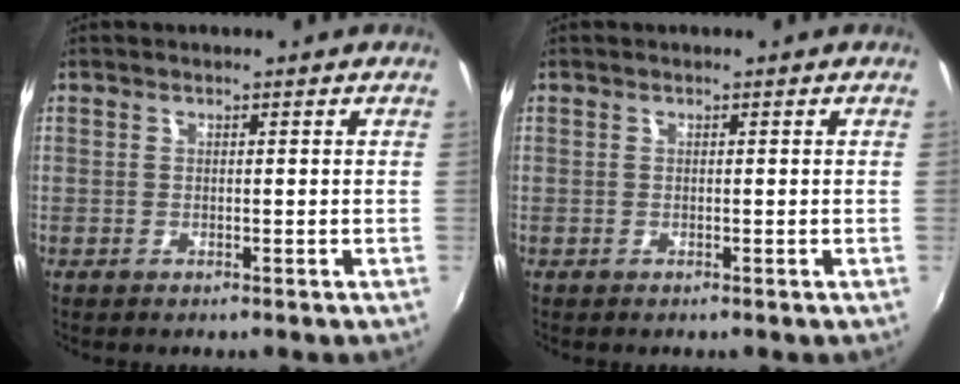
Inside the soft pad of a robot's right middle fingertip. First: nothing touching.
{"total": 0.0}